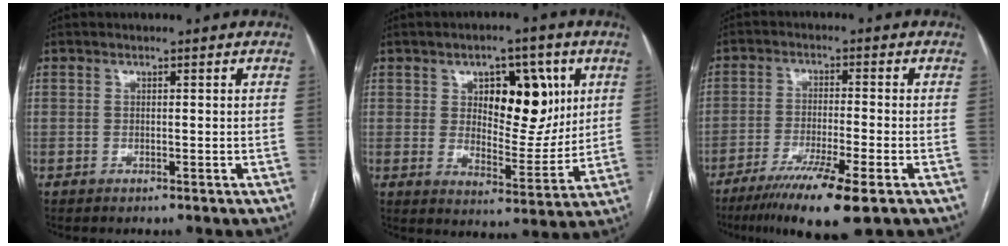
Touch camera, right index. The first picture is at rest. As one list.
[{"total": 12.0, "force": [4.2, 5.8, 9.6], "torque": [-0.131, 0.011, 0.073]}, {"total": 10.7, "force": [-6.7, 0.1, 8.3], "torque": [-0.141, -0.028, -0.109]}]